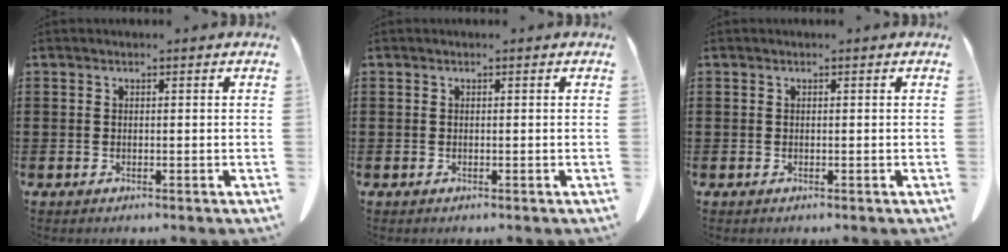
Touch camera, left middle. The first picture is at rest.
{"total": 0.0}
{"total": 0.0}